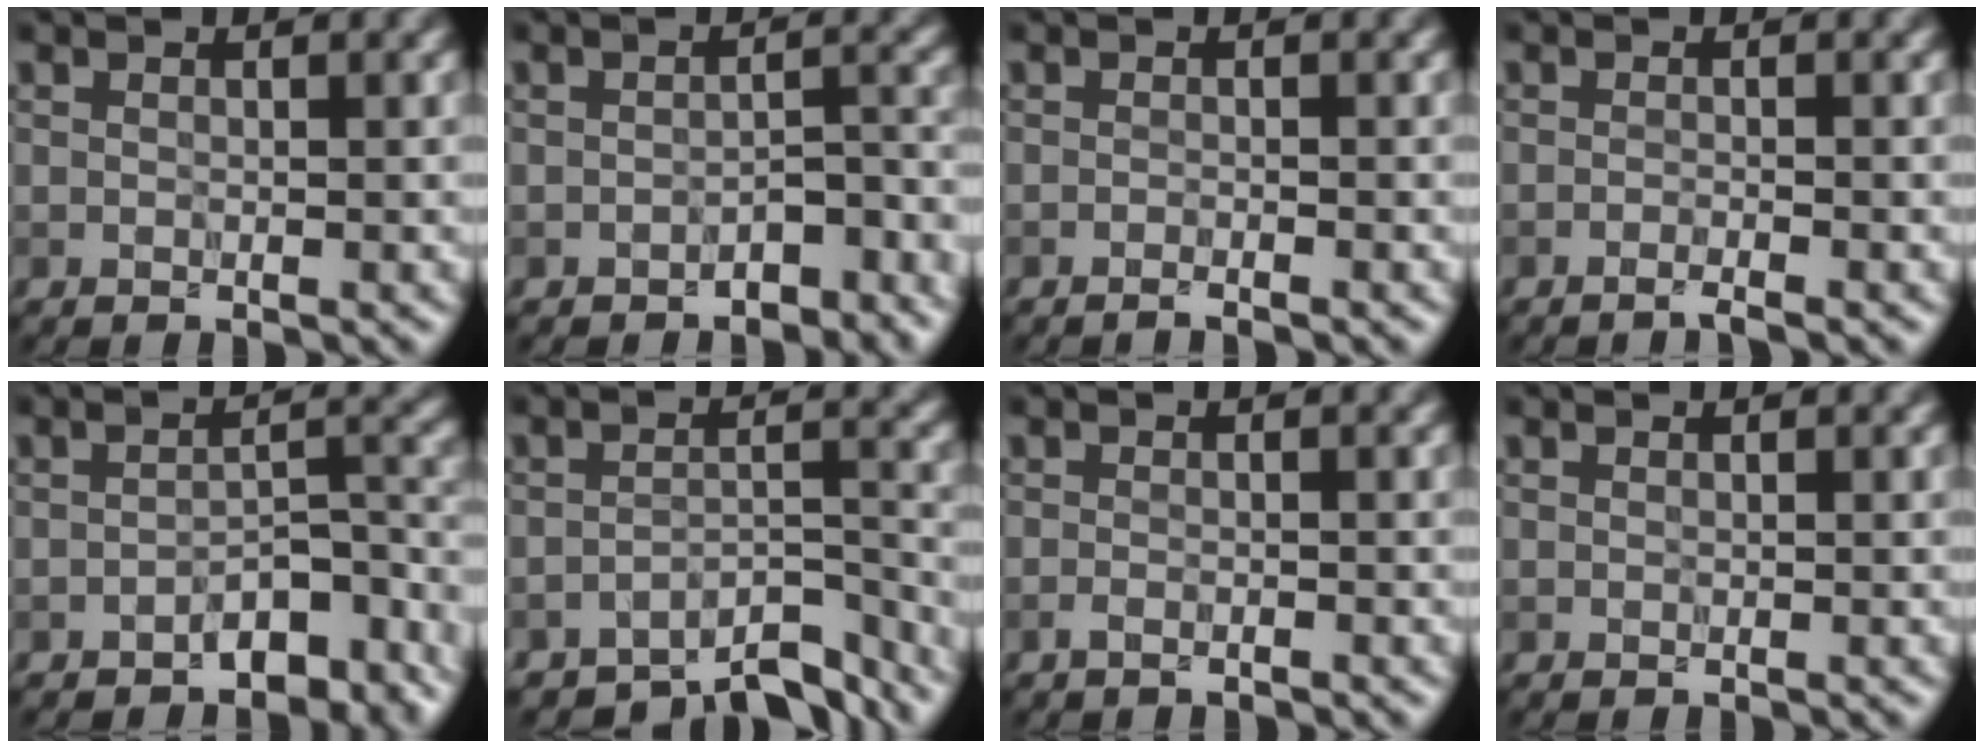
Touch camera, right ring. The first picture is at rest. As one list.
[{"total": 3.3, "force": [-2.6, 1.2, 1.5], "torque": [-0.015, 0.010, -0.039]}, {"total": 1.1, "force": [-0.9, 0.1, 0.6], "torque": [-0.007, 0.004, -0.017]}, {"total": 1.2, "force": [-0.9, 0.1, 0.7], "torque": [-0.010, 0.001, -0.021]}, {"total": 5.6, "force": [-4.1, 2.4, 2.8], "torque": [-0.025, 0.004, -0.065]}, {"total": 6.6, "force": [-6.0, 1.7, 2.1], "torque": [-0.023, -0.010, -0.087]}, {"total": 0.9, "force": [-0.7, 0.2, 0.4], "torque": [-0.009, 0.002, -0.014]}, {"total": 0.0}]